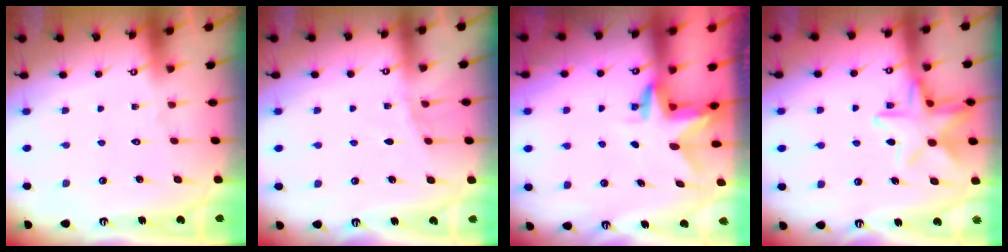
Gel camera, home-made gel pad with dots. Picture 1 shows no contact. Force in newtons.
{"total": 4.7, "press": 4.7, "slide": 0.6}
{"total": 3.0, "press": 2.9, "slide": 0.2}
{"total": 13.7, "press": 13.6, "slide": 1.2}